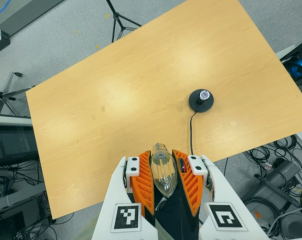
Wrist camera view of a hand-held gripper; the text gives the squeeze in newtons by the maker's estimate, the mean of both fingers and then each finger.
{"total": 22.7, "left": 24.7, "right": 20.7}